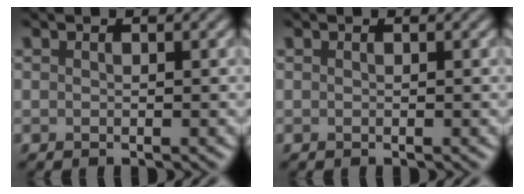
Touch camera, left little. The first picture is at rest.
{"total": 0.0}